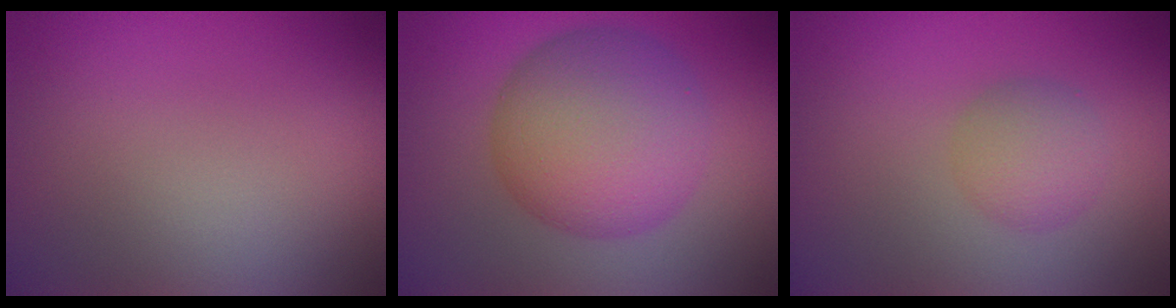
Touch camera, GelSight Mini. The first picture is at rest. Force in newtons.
{"total": 10.1, "press": 10.1, "slide": 0.3}
{"total": 2.8, "press": 2.8, "slide": 0.0}